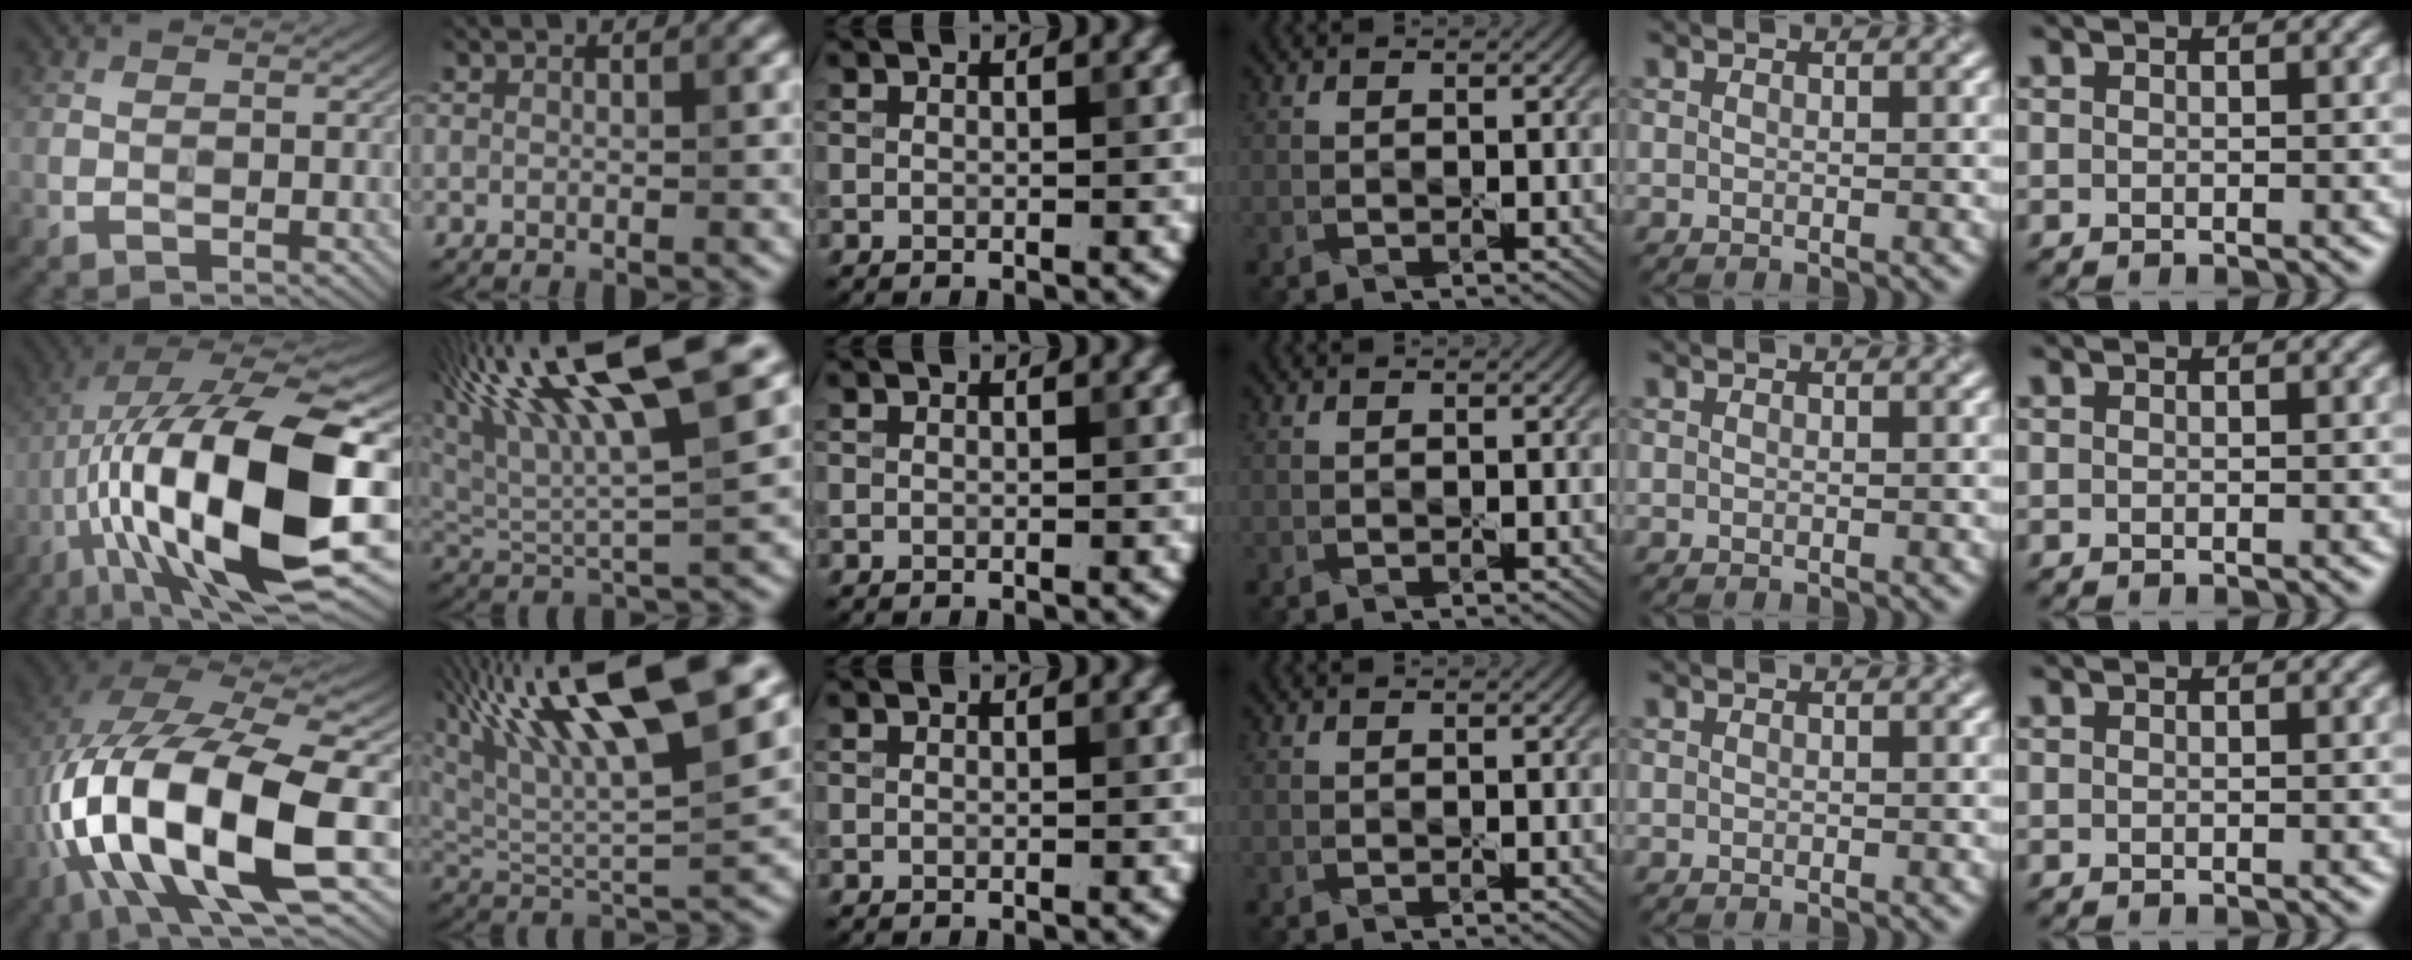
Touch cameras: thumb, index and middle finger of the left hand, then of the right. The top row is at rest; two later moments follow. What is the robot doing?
{"motion": "peel", "object": "tape"}